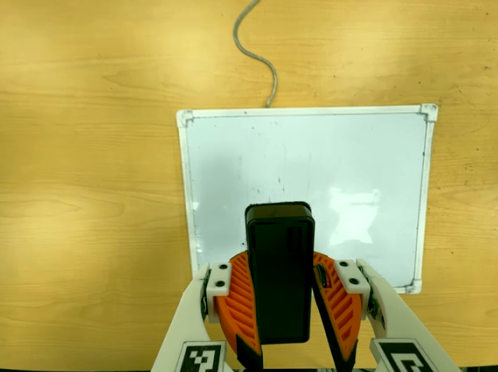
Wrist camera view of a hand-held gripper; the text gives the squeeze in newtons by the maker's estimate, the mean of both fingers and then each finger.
{"total": 9.4, "left": 9.8, "right": 8.9}